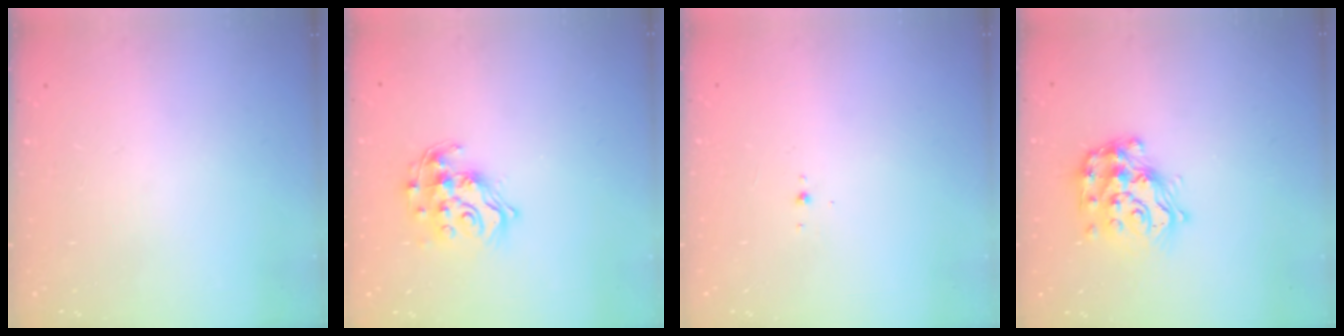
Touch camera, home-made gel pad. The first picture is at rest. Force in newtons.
{"total": 14.5, "press": 14.4, "slide": 1.2}
{"total": 2.8, "press": 2.8, "slide": 0.7}
{"total": 14.9, "press": 14.9, "slide": 0.8}